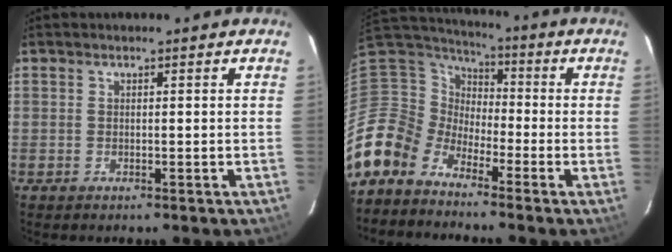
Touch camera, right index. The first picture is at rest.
{"total": 11.0, "force": [-8.5, 6.5, 2.6], "torque": [-0.070, 0.023, -0.190]}